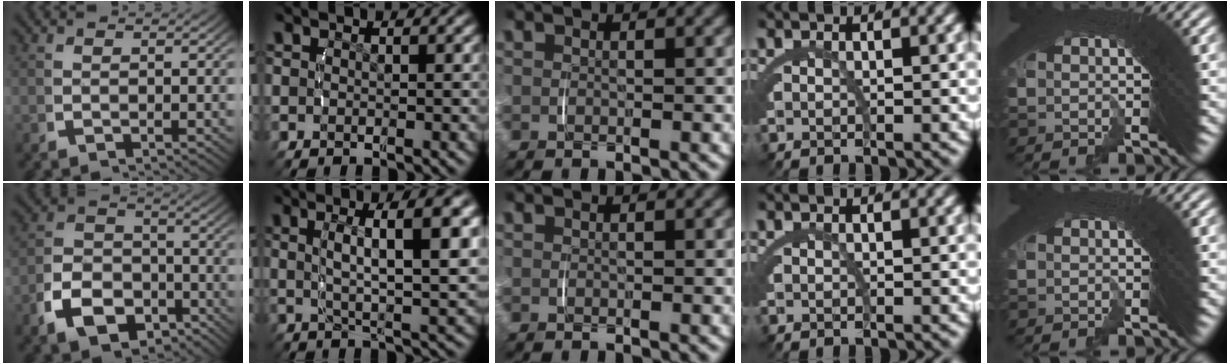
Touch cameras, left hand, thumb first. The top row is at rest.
{"thumb": {"total": 9.0, "force": [-3.7, 6.8, 4.6], "torque": [-0.078, -0.032, -0.056]}, "index": {"total": 6.9, "force": [1.5, 1.1, 6.6], "torque": [-0.089, 0.010, 0.029]}}